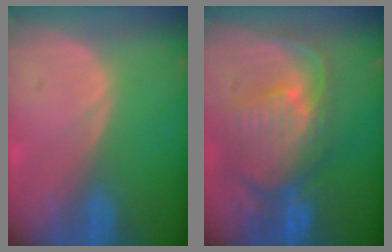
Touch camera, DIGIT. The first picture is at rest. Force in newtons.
{"total": 10.9, "press": 9.6, "slide": 5.3}